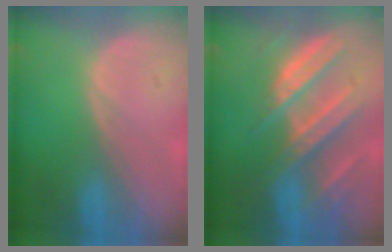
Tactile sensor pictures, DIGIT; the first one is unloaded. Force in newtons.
{"total": 10.1, "press": 9.0, "slide": 4.7}